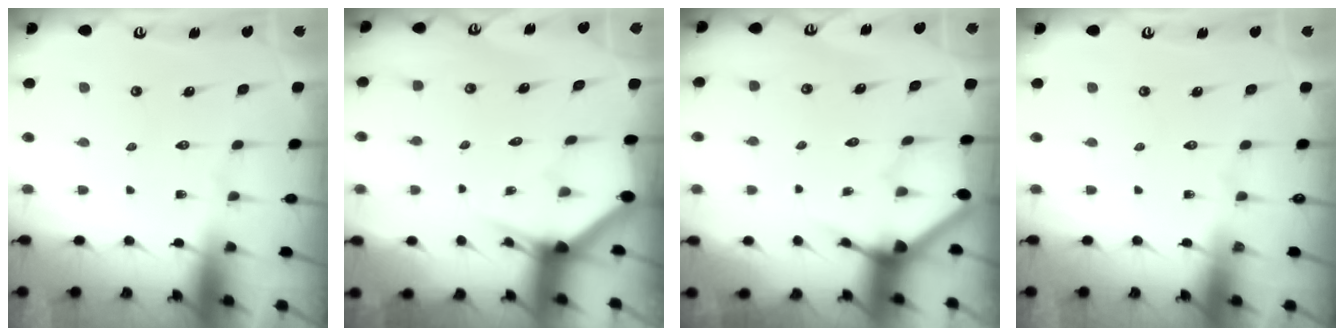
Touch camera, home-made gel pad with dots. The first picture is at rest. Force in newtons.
{"total": 2.9, "press": 2.9, "slide": 0.1}
{"total": 4.1, "press": 4.1, "slide": 0.1}
{"total": 0.0}